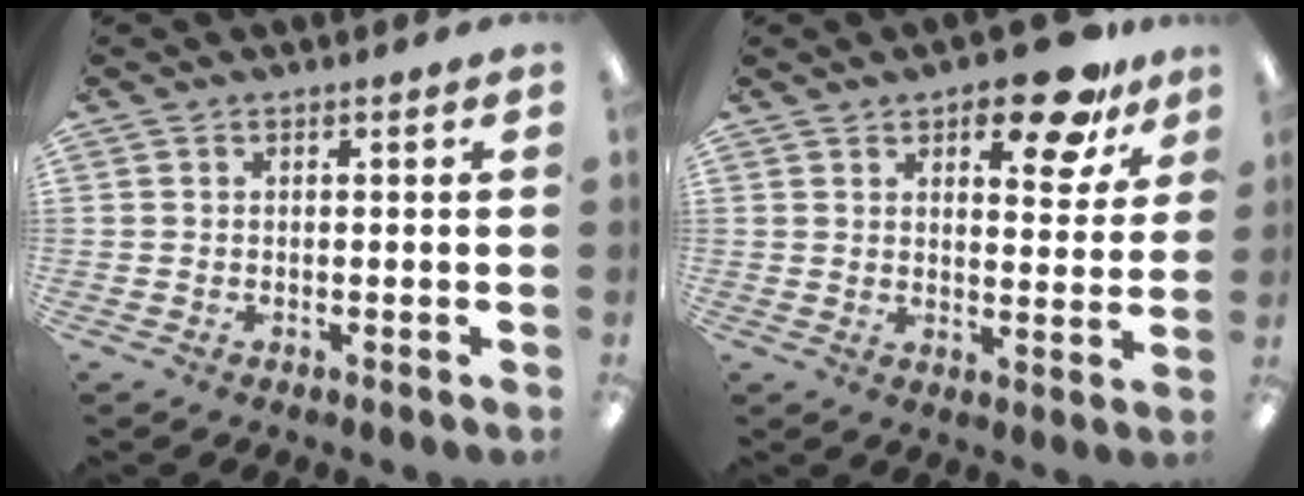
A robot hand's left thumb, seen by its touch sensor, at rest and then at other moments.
{"total": 13.0, "force": [9.0, 5.3, 7.8], "torque": [-0.085, -0.054, 0.148]}